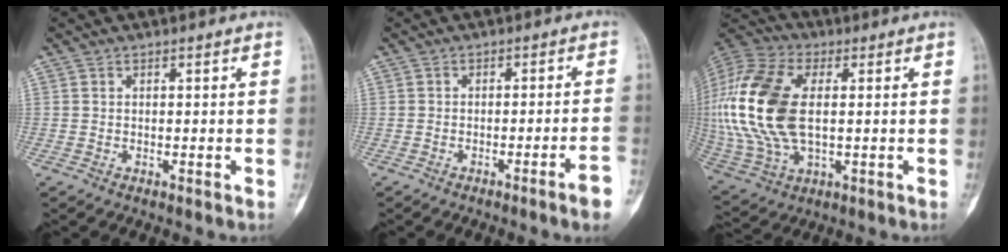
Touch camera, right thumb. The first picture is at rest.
{"total": 4.9, "force": [-2.7, -0.3, 4.1], "torque": [-0.058, 0.017, -0.037]}
{"total": 22.5, "force": [1.6, 12.6, 18.6], "torque": [-0.423, -0.001, 0.030]}